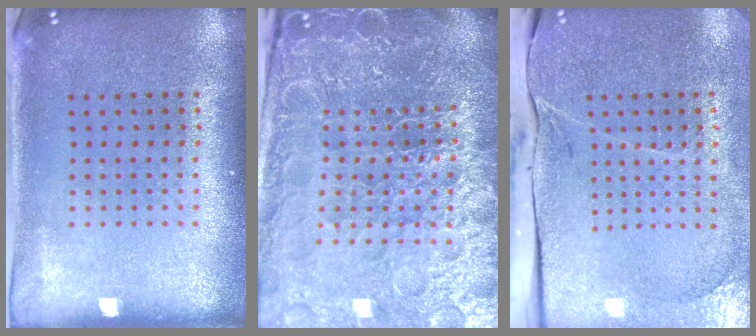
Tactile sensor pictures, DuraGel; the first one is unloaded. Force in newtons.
{"total": 6.2, "press": 5.5, "slide": 2.8}
{"total": 3.4, "press": 3.2, "slide": 1.4}